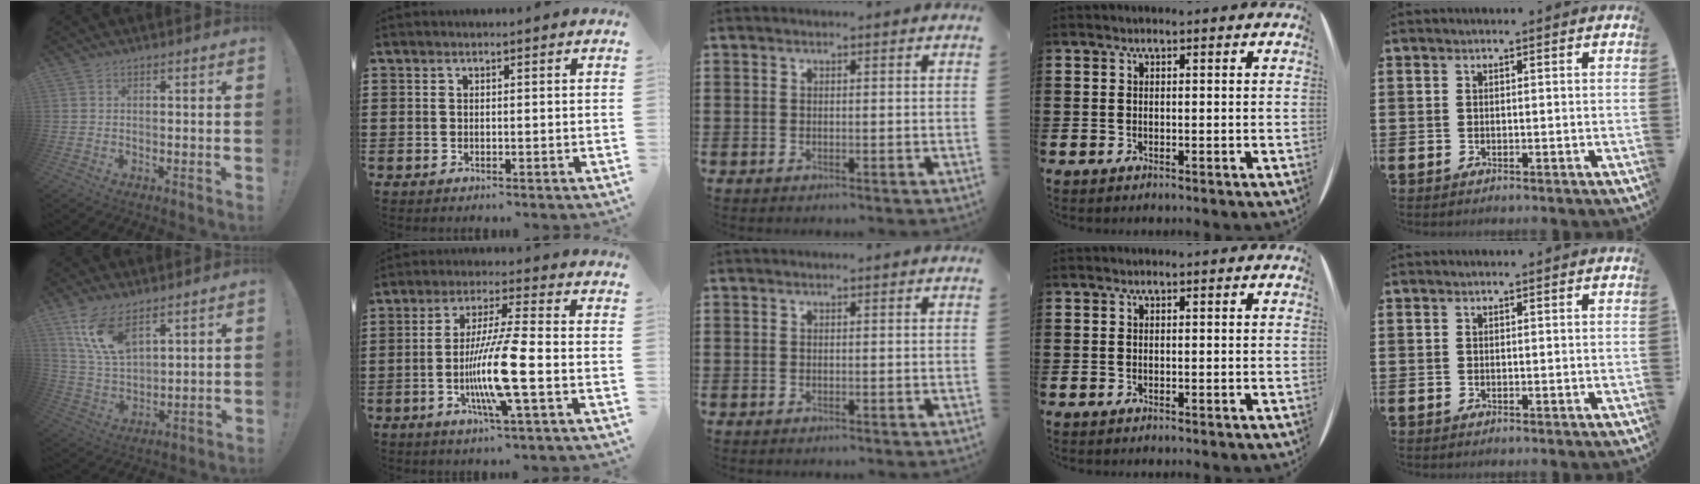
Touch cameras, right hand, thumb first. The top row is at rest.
{"thumb": {"total": 12.4, "force": [8.2, 5.5, 7.5], "torque": [-0.156, -0.038, 0.157]}, "index": {"total": 10.7, "force": [-3.0, 0.5, 10.3], "torque": [-0.207, -0.016, -0.062]}}